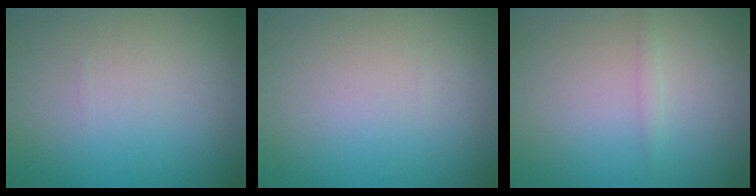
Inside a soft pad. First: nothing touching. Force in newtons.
{"total": 0.0}
{"total": 0.7, "press": 0.7, "slide": 0.0}